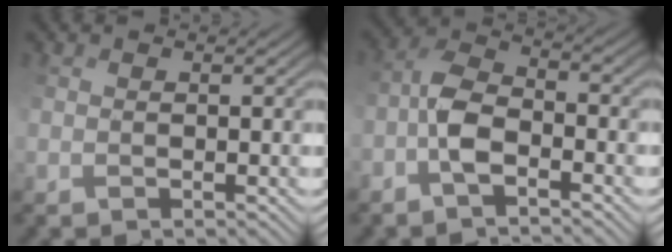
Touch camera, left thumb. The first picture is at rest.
{"total": 4.1, "force": [-2.1, 1.1, 3.4], "torque": [-0.062, 0.017, -0.054]}